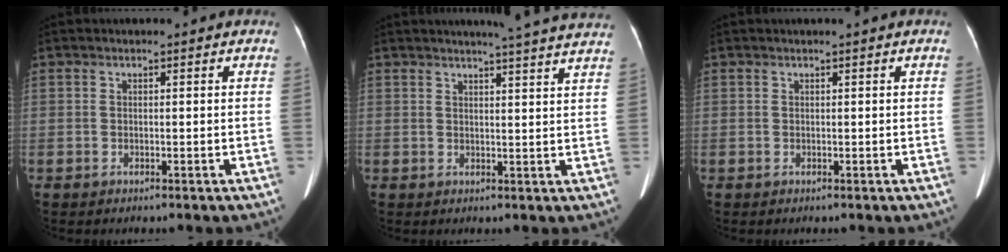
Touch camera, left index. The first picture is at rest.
{"total": 13.4, "force": [12.3, -0.3, 5.2], "torque": [-0.070, -0.023, 0.129]}
{"total": 0.0}